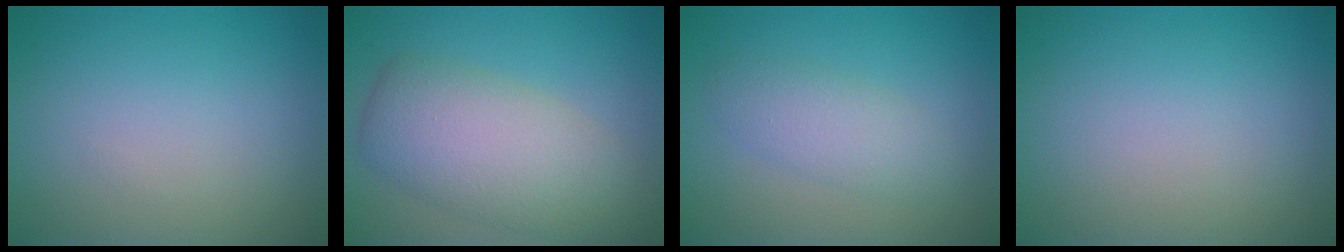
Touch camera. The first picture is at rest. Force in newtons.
{"total": 7.2, "press": 7.2, "slide": 0.6}
{"total": 2.6, "press": 2.6, "slide": 0.0}
{"total": 0.0}